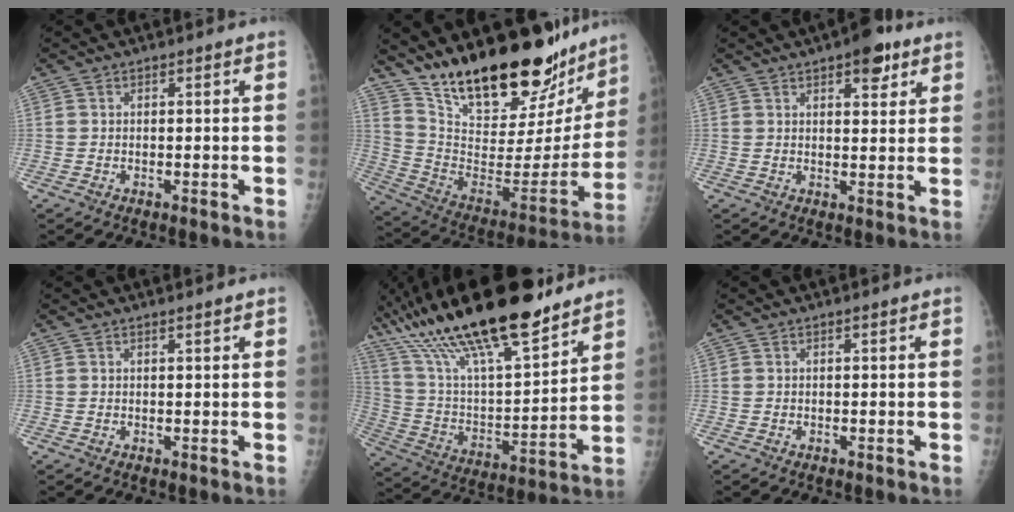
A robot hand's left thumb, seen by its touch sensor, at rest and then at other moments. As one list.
[{"total": 29.6, "force": [23.4, 10.0, 15.1], "torque": [-0.214, -0.105, 0.362]}, {"total": 6.4, "force": [3.8, 2.6, 4.4], "torque": [-0.039, -0.015, 0.045]}, {"total": 0.7, "force": [0.6, 0.0, 0.4], "torque": [-0.008, -0.004, 0.012]}, {"total": 29.2, "force": [21.2, 7.8, 18.5], "torque": [-0.312, -0.052, 0.371]}, {"total": 0.0}]